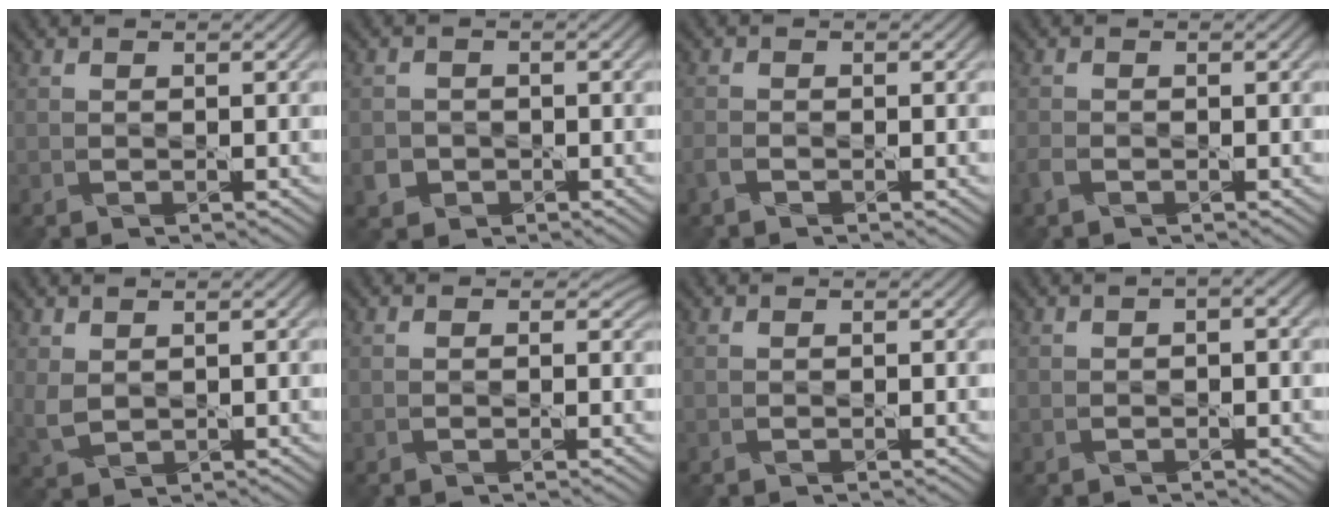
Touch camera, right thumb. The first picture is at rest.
{"total": 2.5, "force": [-1.1, 2.2, 0.5], "torque": [-0.014, -0.004, -0.022]}
{"total": 1.5, "force": [-1.1, 0.8, 0.8], "torque": [-0.025, 0.000, -0.027]}
{"total": 1.7, "force": [-1.0, 0.9, 0.9], "torque": [-0.030, -0.001, -0.025]}
{"total": 3.0, "force": [1.0, 2.0, 2.0], "torque": [-0.056, -0.001, 0.025]}
{"total": 0.5, "force": [0.1, 0.5, 0.0], "torque": [-0.001, -0.004, -0.003]}
{"total": 0.0}
{"total": 1.1, "force": [0.0, 0.5, 1.0], "torque": [-0.019, 0.004, 0.002]}